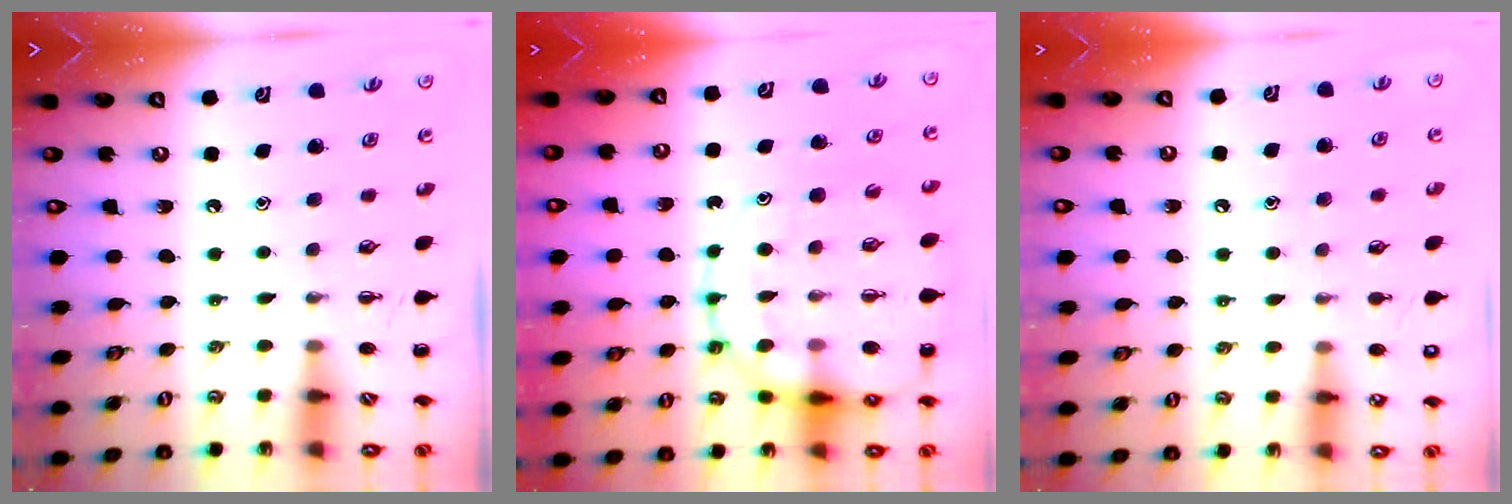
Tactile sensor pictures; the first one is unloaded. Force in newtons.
{"total": 20.6, "press": 20.4, "slide": 2.8}
{"total": 8.3, "press": 8.1, "slide": 1.9}